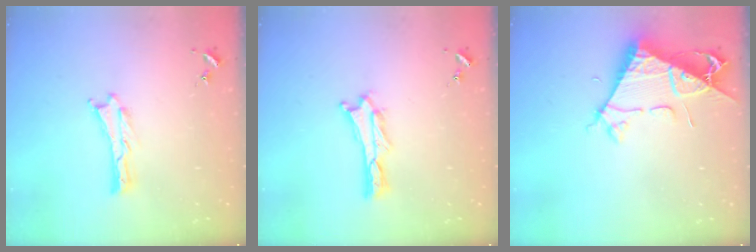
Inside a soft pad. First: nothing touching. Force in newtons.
{"total": 0.9, "press": 0.9, "slide": 0.2}
{"total": 7.7, "press": 7.7, "slide": 0.8}